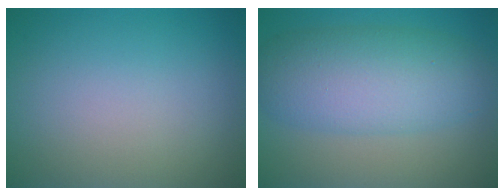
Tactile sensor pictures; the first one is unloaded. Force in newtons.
{"total": 7.4, "press": 7.4, "slide": 0.2}